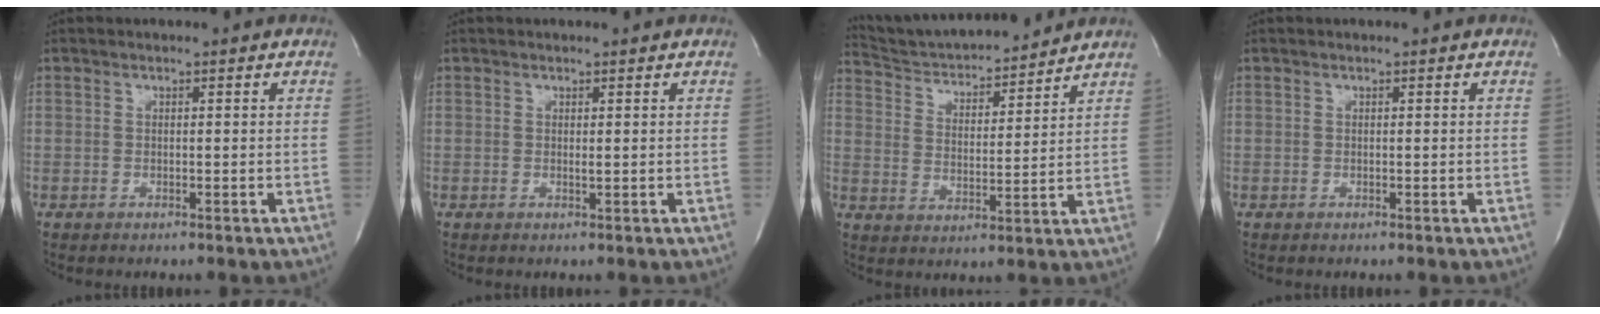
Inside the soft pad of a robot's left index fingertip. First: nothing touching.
{"total": 0.7, "force": [0.5, 0.0, 0.5], "torque": [-0.010, -0.001, 0.007]}
{"total": 13.9, "force": [13.3, 1.3, 3.8], "torque": [-0.067, 0.003, 0.218]}
{"total": 0.0}